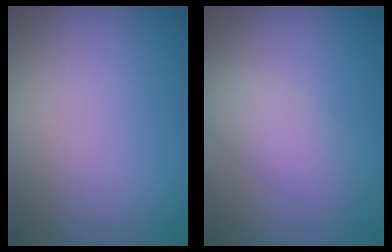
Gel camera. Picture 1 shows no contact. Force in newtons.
{"total": 2.7, "press": 2.6, "slide": 0.1}